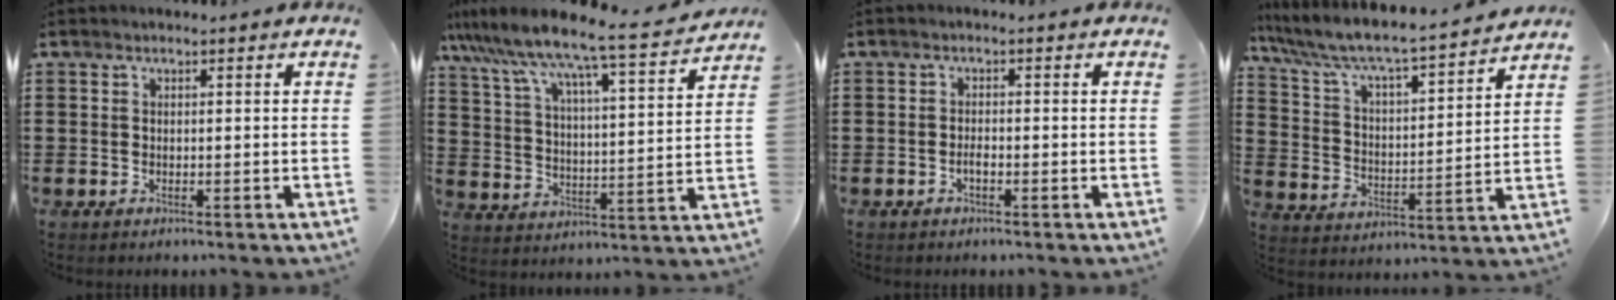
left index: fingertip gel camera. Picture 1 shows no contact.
{"total": 7.8, "force": [6.9, -0.5, 3.5], "torque": [-0.100, -0.058, 0.108]}
{"total": 1.4, "force": [-0.7, 0.3, 1.1], "torque": [-0.025, -0.002, -0.011]}
{"total": 6.1, "force": [5.4, 0.3, 2.8], "torque": [-0.080, -0.045, 0.081]}